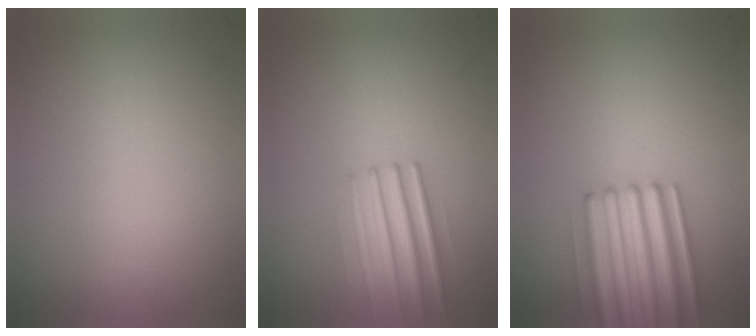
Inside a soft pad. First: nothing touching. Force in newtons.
{"total": 3.8}
{"total": 4.7}